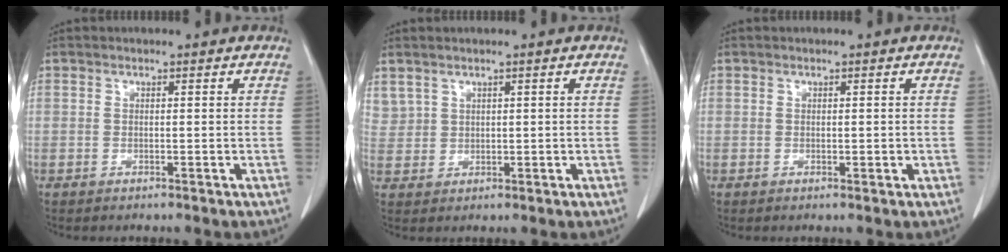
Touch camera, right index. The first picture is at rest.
{"total": 3.0, "force": [2.0, 2.1, 0.5], "torque": [-0.008, 0.007, 0.051]}
{"total": 1.1, "force": [-0.1, 0.6, 0.9], "torque": [-0.010, -0.001, 0.002]}